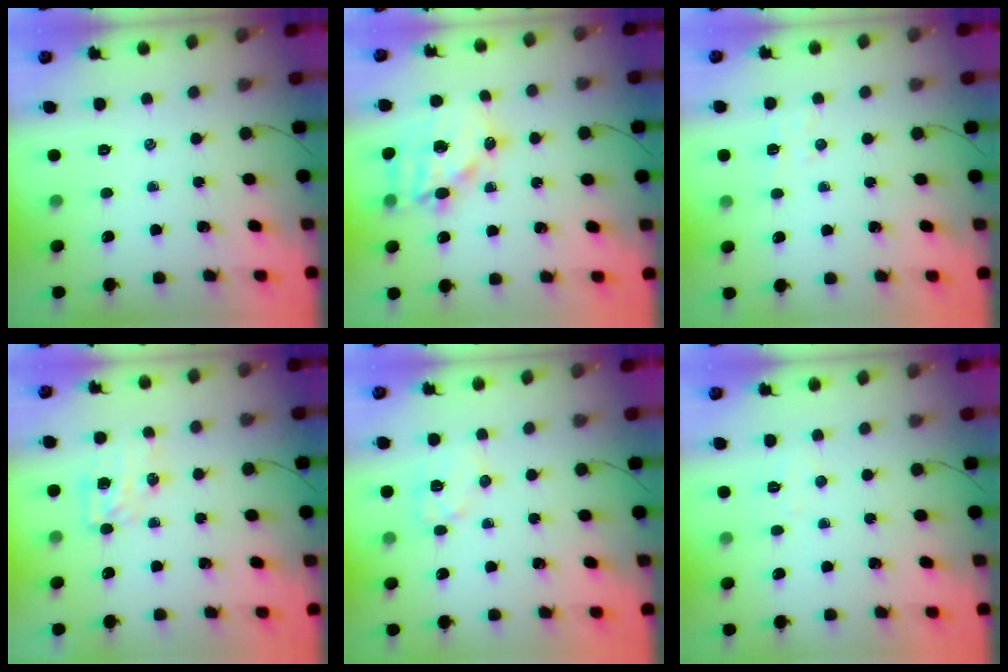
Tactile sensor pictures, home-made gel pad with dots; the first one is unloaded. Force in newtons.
{"total": 13.9, "press": 13.6, "slide": 2.9}
{"total": 4.0, "press": 3.9, "slide": 0.6}
{"total": 5.1, "press": 5.0, "slide": 0.5}
{"total": 7.8, "press": 7.7, "slide": 0.8}
{"total": 4.0, "press": 3.9, "slide": 0.8}